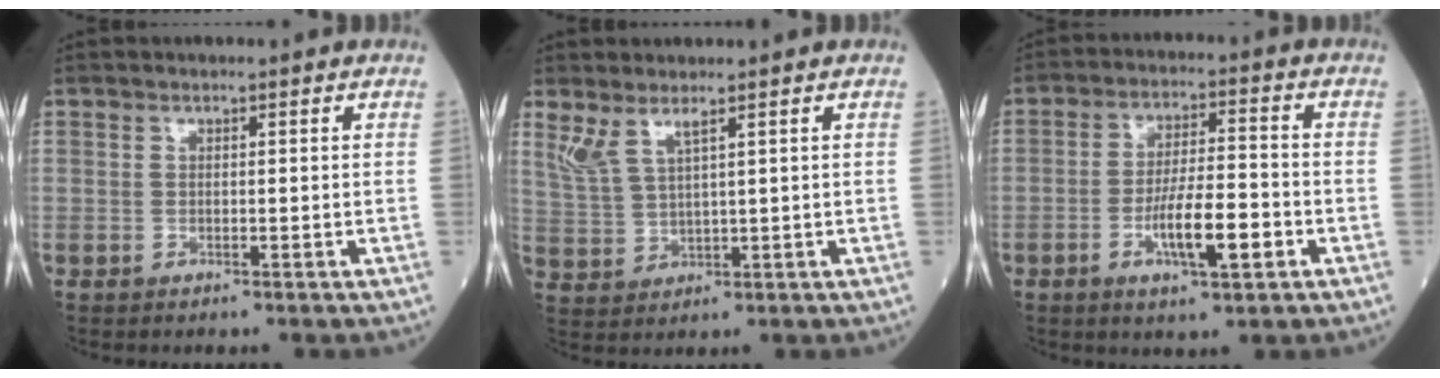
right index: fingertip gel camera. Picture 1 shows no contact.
{"total": 4.0, "force": [2.8, 0.6, 2.8], "torque": [-0.074, 0.002, 0.071]}
{"total": 8.8, "force": [-3.2, 1.6, 8.0], "torque": [-0.146, 0.000, -0.052]}